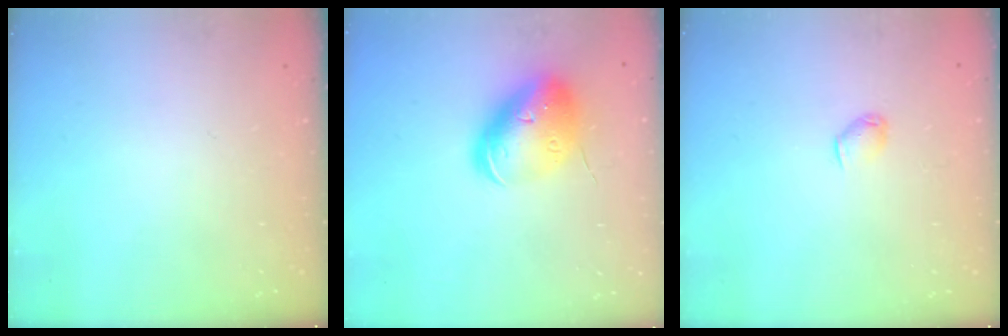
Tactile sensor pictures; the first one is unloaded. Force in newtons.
{"total": 16.6, "press": 16.4, "slide": 2.9}
{"total": 3.4, "press": 3.3, "slide": 0.7}